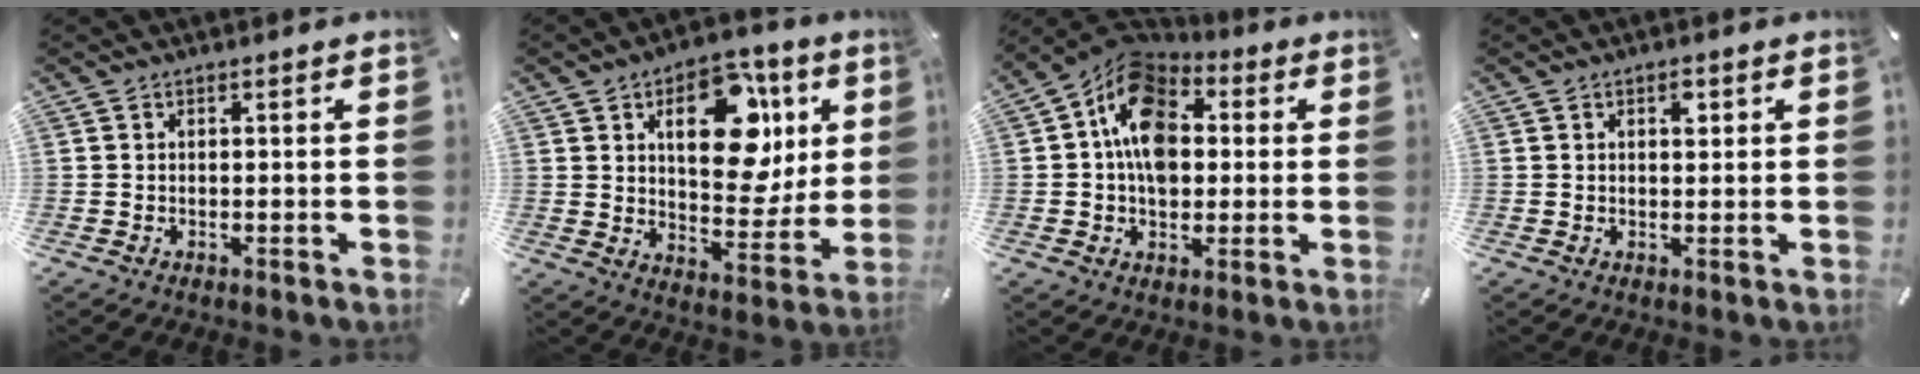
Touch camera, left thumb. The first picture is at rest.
{"total": 18.4, "force": [7.0, 11.1, 12.9], "torque": [-0.161, -0.028, 0.116]}
{"total": 13.6, "force": [1.3, 10.3, 8.7], "torque": [-0.159, 0.001, 0.017]}
{"total": 2.1, "force": [0.9, 1.2, 1.4], "torque": [-0.007, -0.005, 0.010]}